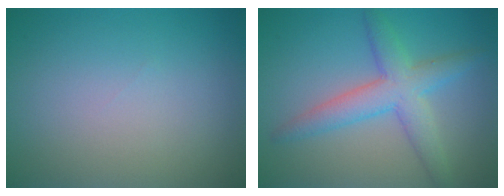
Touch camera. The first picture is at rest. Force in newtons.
{"total": 4.7, "press": 4.7, "slide": 0.1}